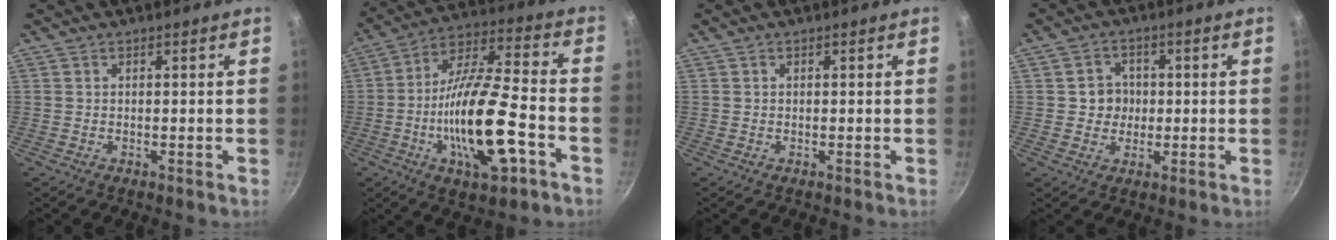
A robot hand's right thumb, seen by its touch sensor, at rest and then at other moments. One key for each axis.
{"total": 20.1, "fx": -6.5, "fy": 6.6, "fz": 17.9, "tx": -0.311, "ty": 0.033, "tz": -0.120}
{"total": 0.0}
{"total": 4.8, "fx": 0.1, "fy": 4.6, "fz": 1.7, "tx": 0.006, "ty": 0.005, "tz": -0.003}